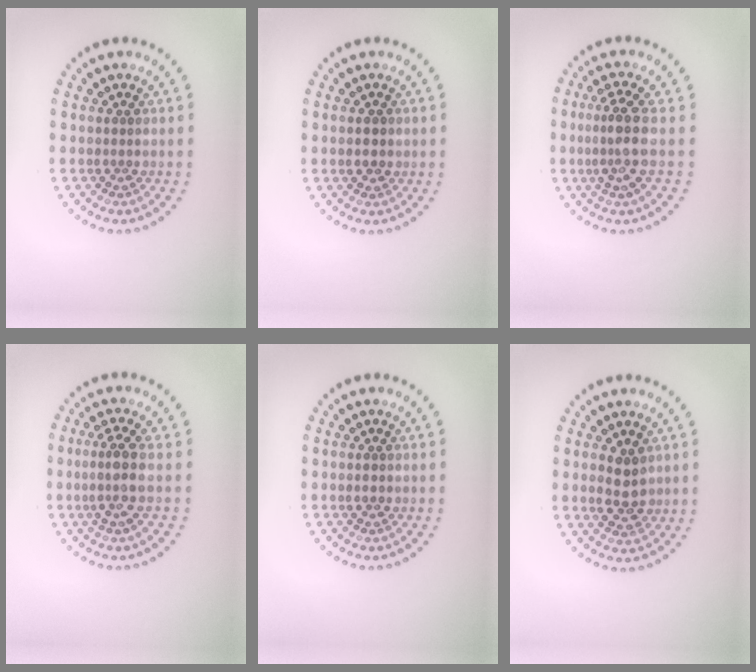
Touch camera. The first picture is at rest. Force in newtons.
{"total": 1.8, "press": 1.8, "slide": 0.0}
{"total": 3.1, "press": 2.5, "slide": 1.8}
{"total": 2.6, "press": 2.1, "slide": 1.5}
{"total": 1.2, "press": 1.2, "slide": 0.1}
{"total": 2.8, "press": 2.8, "slide": 0.6}